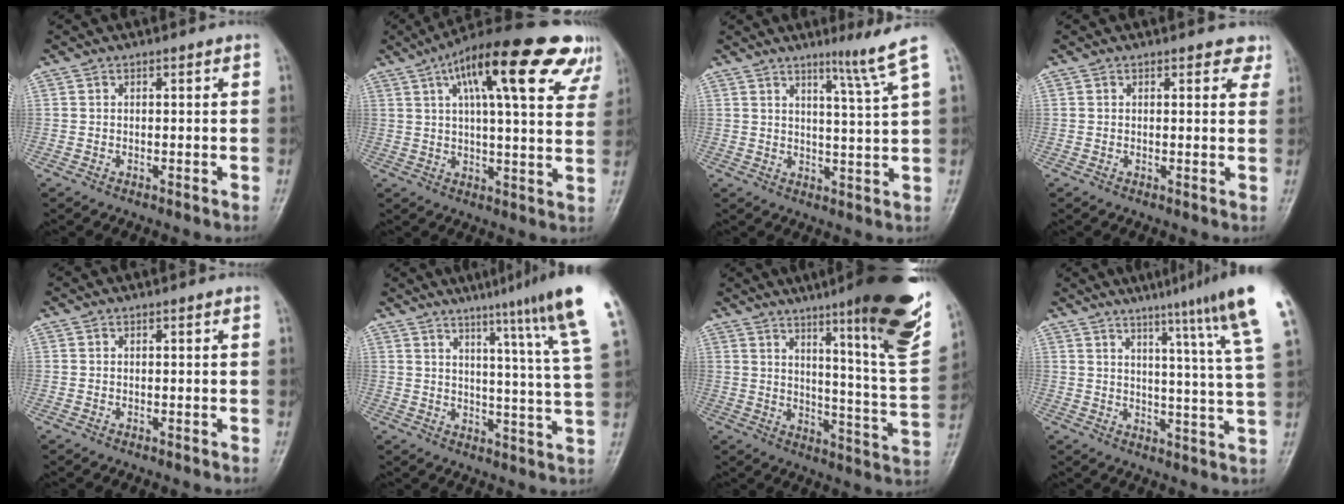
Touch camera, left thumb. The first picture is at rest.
{"total": 24.5, "force": [12.2, 7.2, 20.0], "torque": [-0.278, 0.007, 0.169]}
{"total": 6.5, "force": [4.2, -1.4, 4.7], "torque": [-0.071, -0.042, 0.069]}
{"total": 2.8, "force": [2.0, 1.5, 1.3], "torque": [0.012, -0.008, 0.016]}
{"total": 0.0}
{"total": 16.6, "force": [10.7, -0.5, 12.7], "torque": [-0.166, -0.063, 0.129]}
{"total": 22.9, "force": [13.5, 2.3, 18.3], "torque": [-0.226, -0.069, 0.190]}
{"total": 15.8, "force": [10.3, -0.6, 12.0], "torque": [-0.160, -0.058, 0.122]}